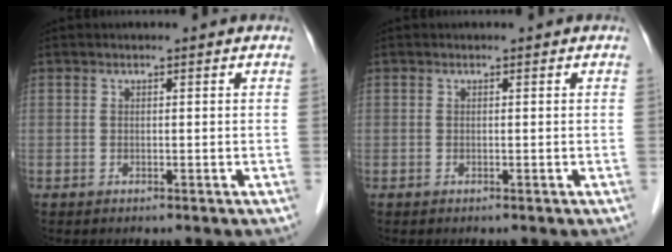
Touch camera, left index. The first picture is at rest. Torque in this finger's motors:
{"motor_torque": [-0.03, 0.05, -0.01, 0.00]}